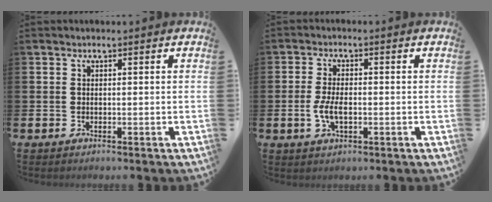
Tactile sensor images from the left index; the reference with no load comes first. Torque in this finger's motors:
{"motor_torque": [0.72, -0.05, 0.15, 0.13]}